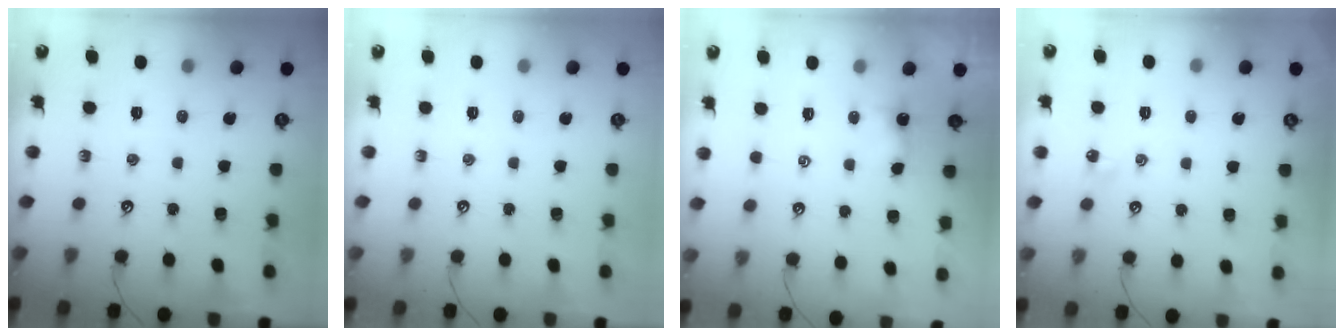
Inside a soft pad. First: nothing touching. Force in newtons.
{"total": 0.0}
{"total": 3.3, "press": 3.3, "slide": 0.1}
{"total": 3.9, "press": 3.8, "slide": 0.6}